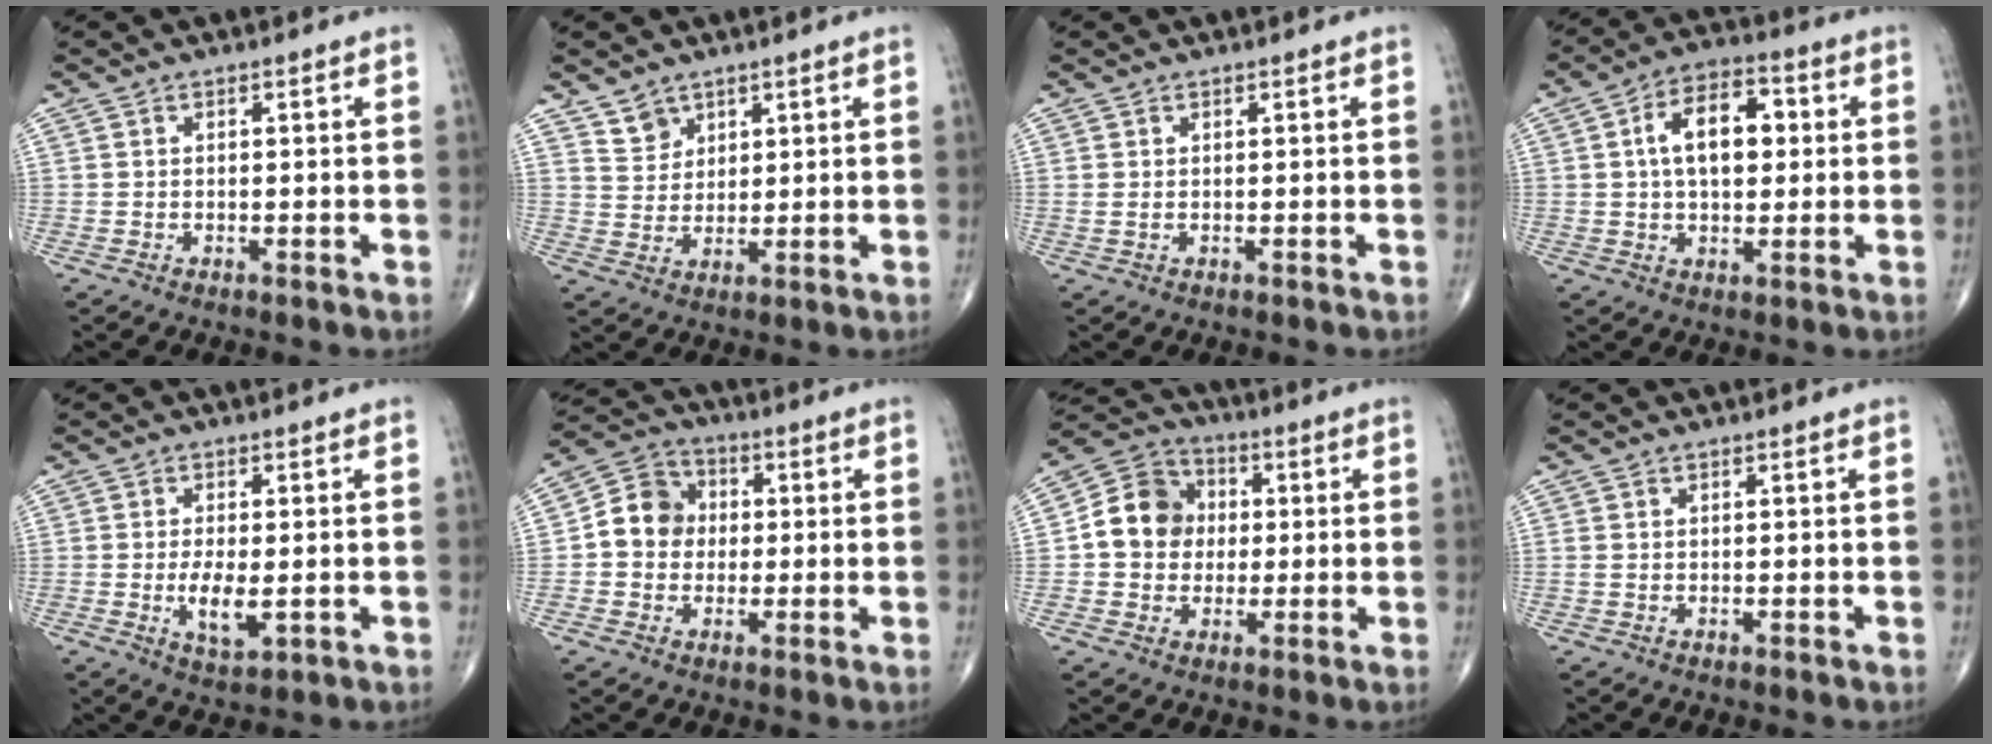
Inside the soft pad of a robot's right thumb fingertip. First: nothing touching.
{"total": 4.0, "force": [3.0, 2.6, 0.5], "torque": [0.013, -0.026, 0.058]}
{"total": 0.8, "force": [0.1, 0.3, 0.7], "torque": [-0.022, 0.005, 0.007]}
{"total": 11.9, "force": [1.9, 7.0, 9.5], "torque": [-0.140, 0.018, 0.024]}
{"total": 5.5, "force": [-0.9, 2.2, 4.9], "torque": [-0.093, -0.013, -0.012]}
{"total": 8.7, "force": [0.1, 7.6, 4.1], "torque": [-0.049, 0.025, -0.012]}
{"total": 10.9, "force": [0.6, 9.5, 5.2], "torque": [-0.066, 0.023, 0.000]}
{"total": 0.7, "force": [0.0, 0.5, 0.5], "torque": [-0.018, 0.004, 0.004]}